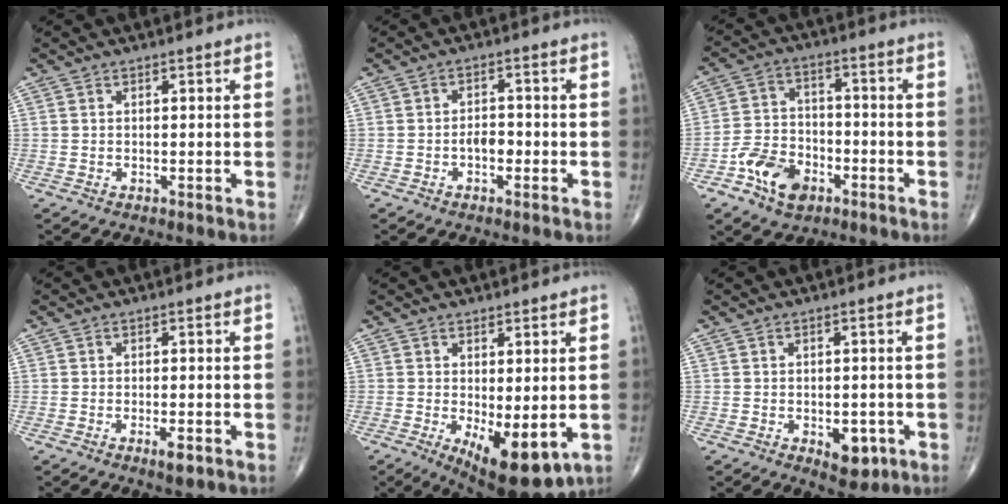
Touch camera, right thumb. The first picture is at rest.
{"total": 3.1, "force": [-1.1, 1.8, 2.3], "torque": [-0.022, 0.012, -0.022]}
{"total": 10.4, "force": [-5.2, 6.8, 5.9], "torque": [-0.084, 0.029, -0.094]}
{"total": 2.6, "force": [-1.3, 0.8, 2.2], "torque": [-0.032, -0.001, -0.020]}
{"total": 10.7, "force": [-2.9, 4.1, 9.5], "torque": [-0.130, -0.022, -0.029]}
{"total": 5.8, "force": [-2.1, 3.3, 4.3], "torque": [-0.035, 0.006, -0.018]}